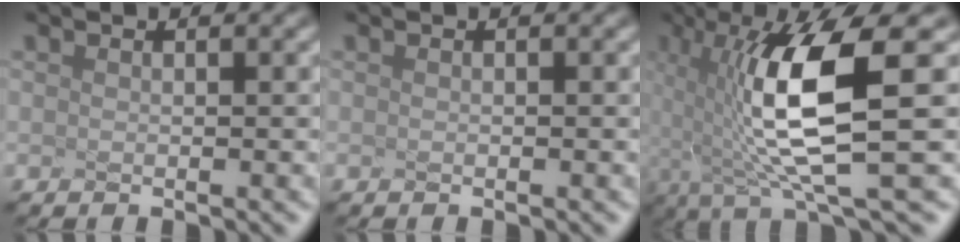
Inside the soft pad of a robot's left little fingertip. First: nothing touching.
{"total": 0.0}
{"total": 8.5, "force": [-1.5, 1.5, 8.3], "torque": [-0.176, -0.012, 0.013]}